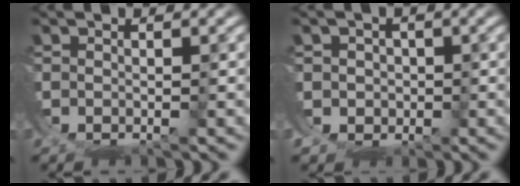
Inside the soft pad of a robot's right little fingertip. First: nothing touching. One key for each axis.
{"total": 1.7, "fx": 1.2, "fy": 1.1, "fz": -0.6, "tx": 0.004, "ty": -0.014, "tz": 0.028}